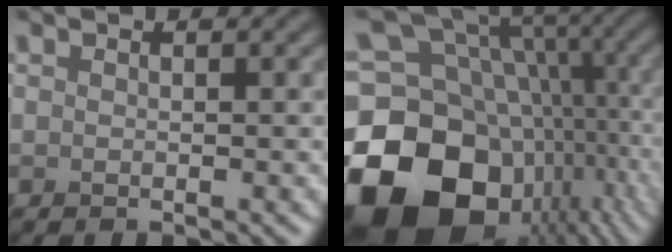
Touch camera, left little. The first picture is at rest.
{"total": 21.5, "force": [-7.4, 16.2, 12.1], "torque": [-0.229, -0.018, -0.108]}